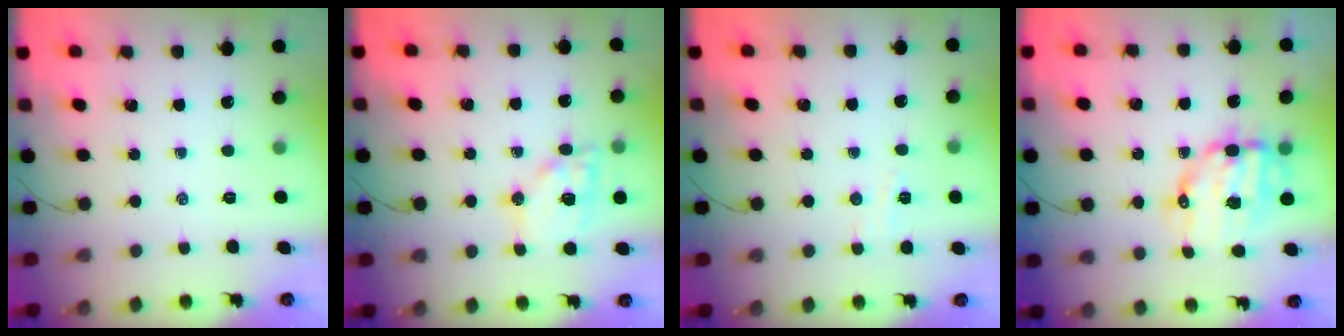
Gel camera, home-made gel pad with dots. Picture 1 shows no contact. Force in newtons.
{"total": 13.1, "press": 13.0, "slide": 1.9}
{"total": 3.4, "press": 3.3, "slide": 1.1}
{"total": 10.6, "press": 10.4, "slide": 2.2}